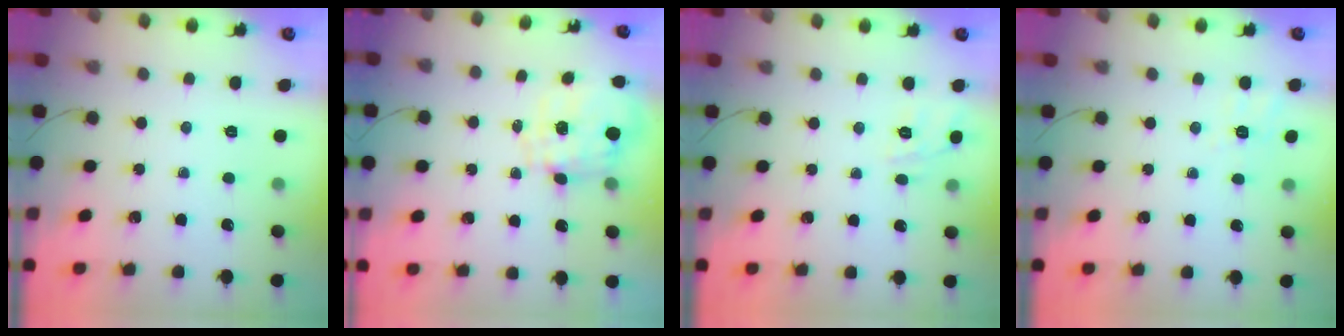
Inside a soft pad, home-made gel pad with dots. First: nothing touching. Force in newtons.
{"total": 1.5, "press": 1.4, "slide": 0.4}
{"total": 10.7, "press": 10.6, "slide": 1.1}
{"total": 2.1, "press": 0.1, "slide": 2.1}